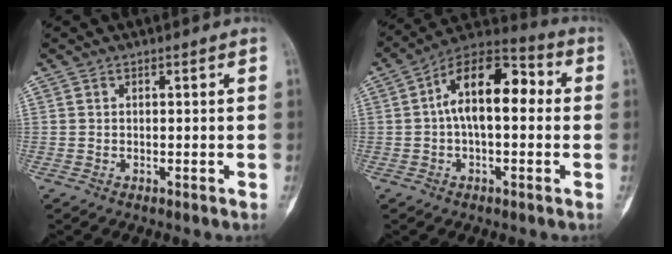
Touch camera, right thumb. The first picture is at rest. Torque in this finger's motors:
{"motor_torque": [-0.34, 2.53, 1.61, 0.18, 0.46]}